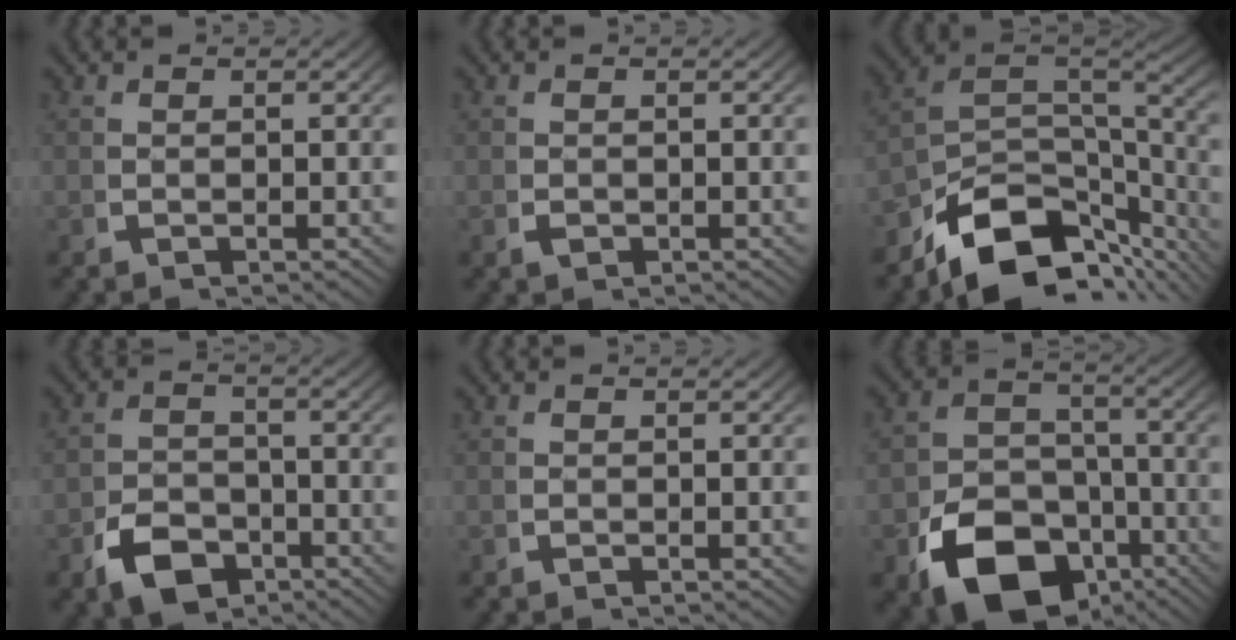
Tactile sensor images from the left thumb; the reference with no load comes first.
{"total": 0.5, "force": [-0.1, 0.3, 0.4], "torque": [-0.007, -0.001, 0.000]}
{"total": 11.9, "force": [-4.1, 7.5, 8.3], "torque": [-0.174, -0.037, -0.053]}
{"total": 5.2, "force": [-3.0, 3.3, 2.6], "torque": [-0.033, -0.016, -0.046]}
{"total": 0.0}
{"total": 12.8, "force": [-6.0, 8.7, 7.2], "torque": [-0.121, -0.051, -0.079]}